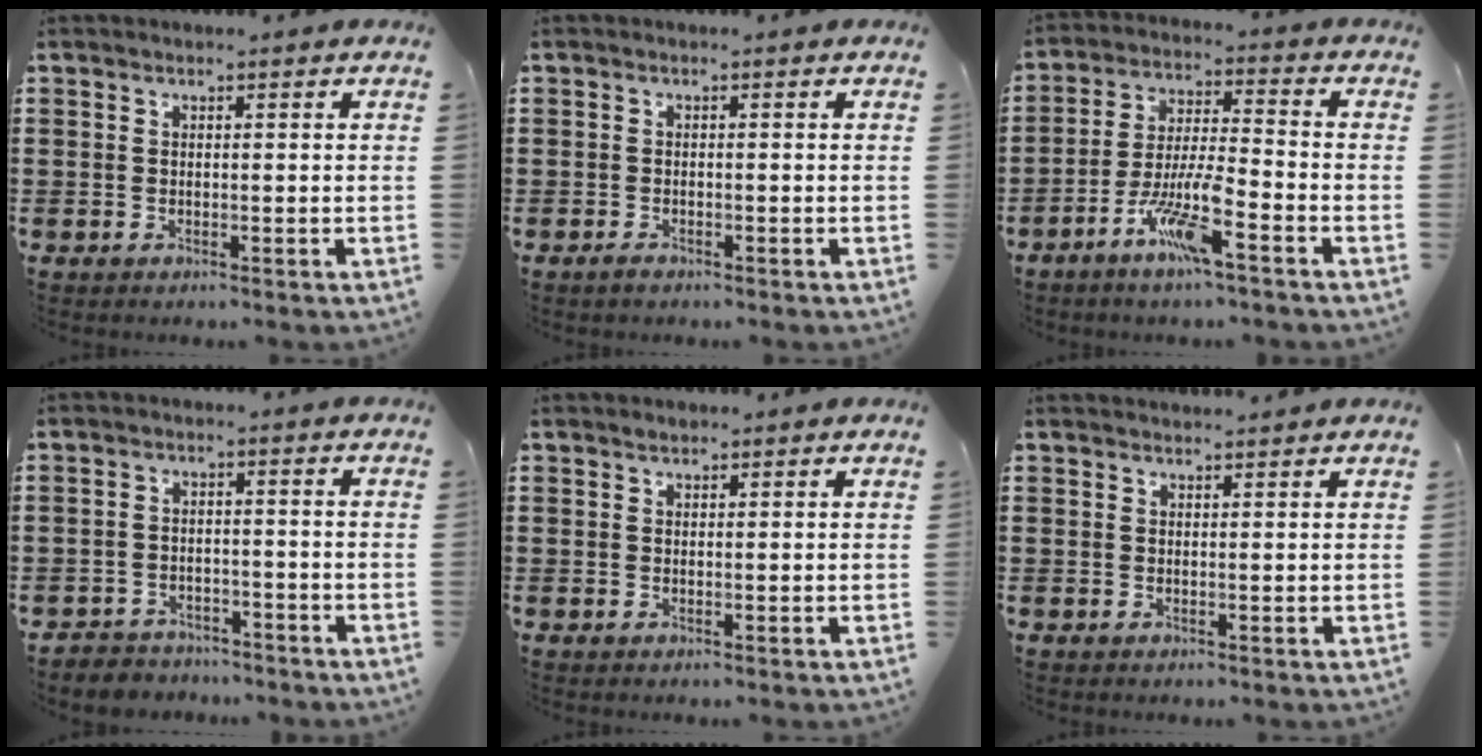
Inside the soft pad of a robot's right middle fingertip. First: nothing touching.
{"total": 0.8, "force": [-0.7, 0.3, 0.3], "torque": [-0.008, -0.005, -0.013]}
{"total": 8.9, "force": [-5.2, 1.3, 7.1], "torque": [-0.146, -0.002, -0.099]}
{"total": 2.9, "force": [-2.8, 0.8, -0.3], "torque": [-0.003, 0.000, -0.064]}
{"total": 0.7, "force": [0.7, 0.3, -0.1], "torque": [-0.001, -0.001, 0.013]}
{"total": 1.4, "force": [1.3, -0.2, 0.1], "torque": [-0.004, -0.002, 0.025]}